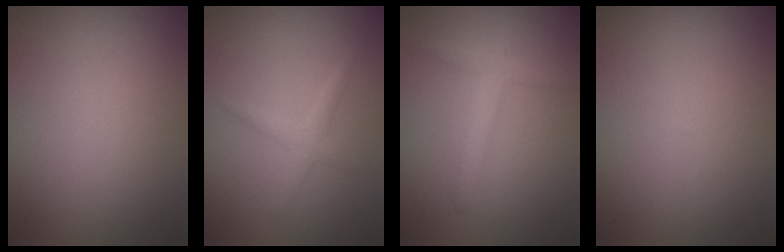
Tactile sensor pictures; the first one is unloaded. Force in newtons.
{"total": 1.6, "press": 1.6, "slide": 0.0}
{"total": 2.4, "press": 2.4, "slide": 0.1}
{"total": 0.0}